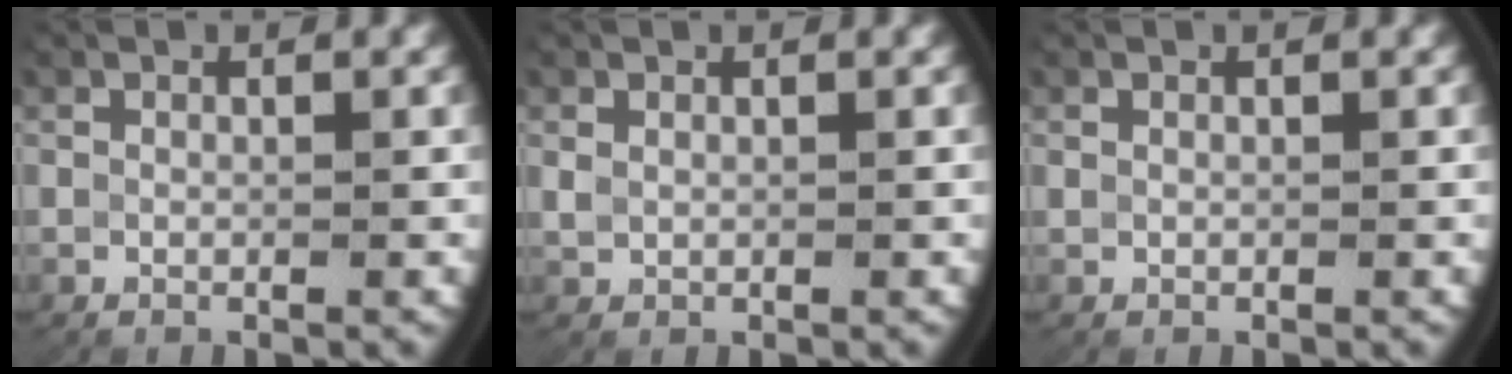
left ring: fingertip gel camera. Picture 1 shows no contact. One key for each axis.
{"total": 0.8, "fx": -0.1, "fy": 0.7, "fz": 0.4, "tx": -0.015, "ty": -0.002, "tz": 0.006}
{"total": 0.0}